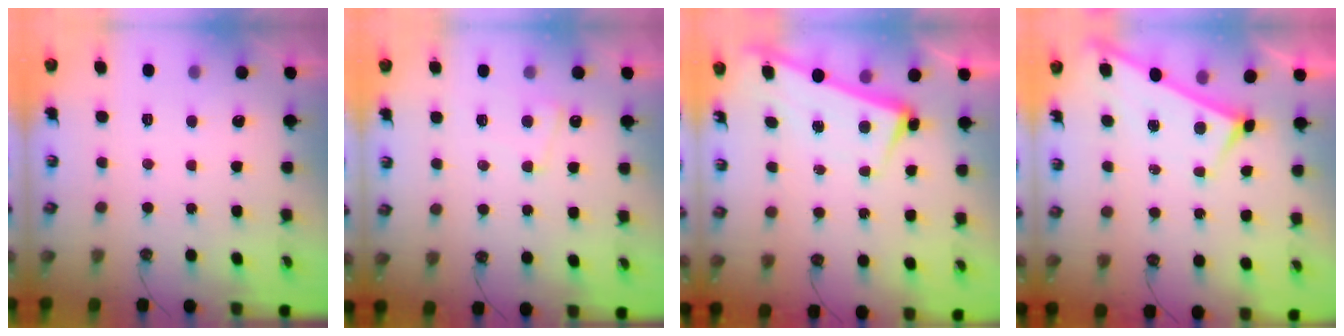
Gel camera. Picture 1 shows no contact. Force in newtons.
{"total": 2.3, "press": 2.3, "slide": 0.5}
{"total": 2.3, "press": 2.1, "slide": 0.9}
{"total": 2.9, "press": 2.9, "slide": 0.3}